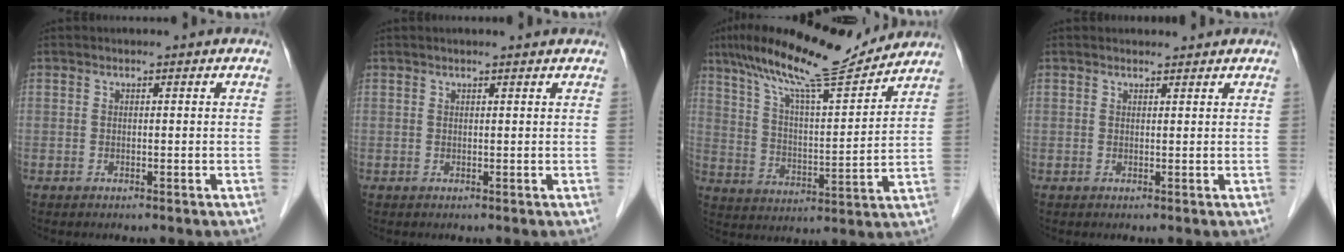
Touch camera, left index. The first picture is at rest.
{"total": 2.4, "force": [2.2, 0.0, 1.1], "torque": [-0.014, 0.013, 0.023]}
{"total": 16.0, "force": [13.8, 1.0, 7.9], "torque": [-0.140, 0.007, 0.226]}
{"total": 1.4, "force": [1.4, 0.3, 0.2], "torque": [-0.008, 0.003, 0.020]}